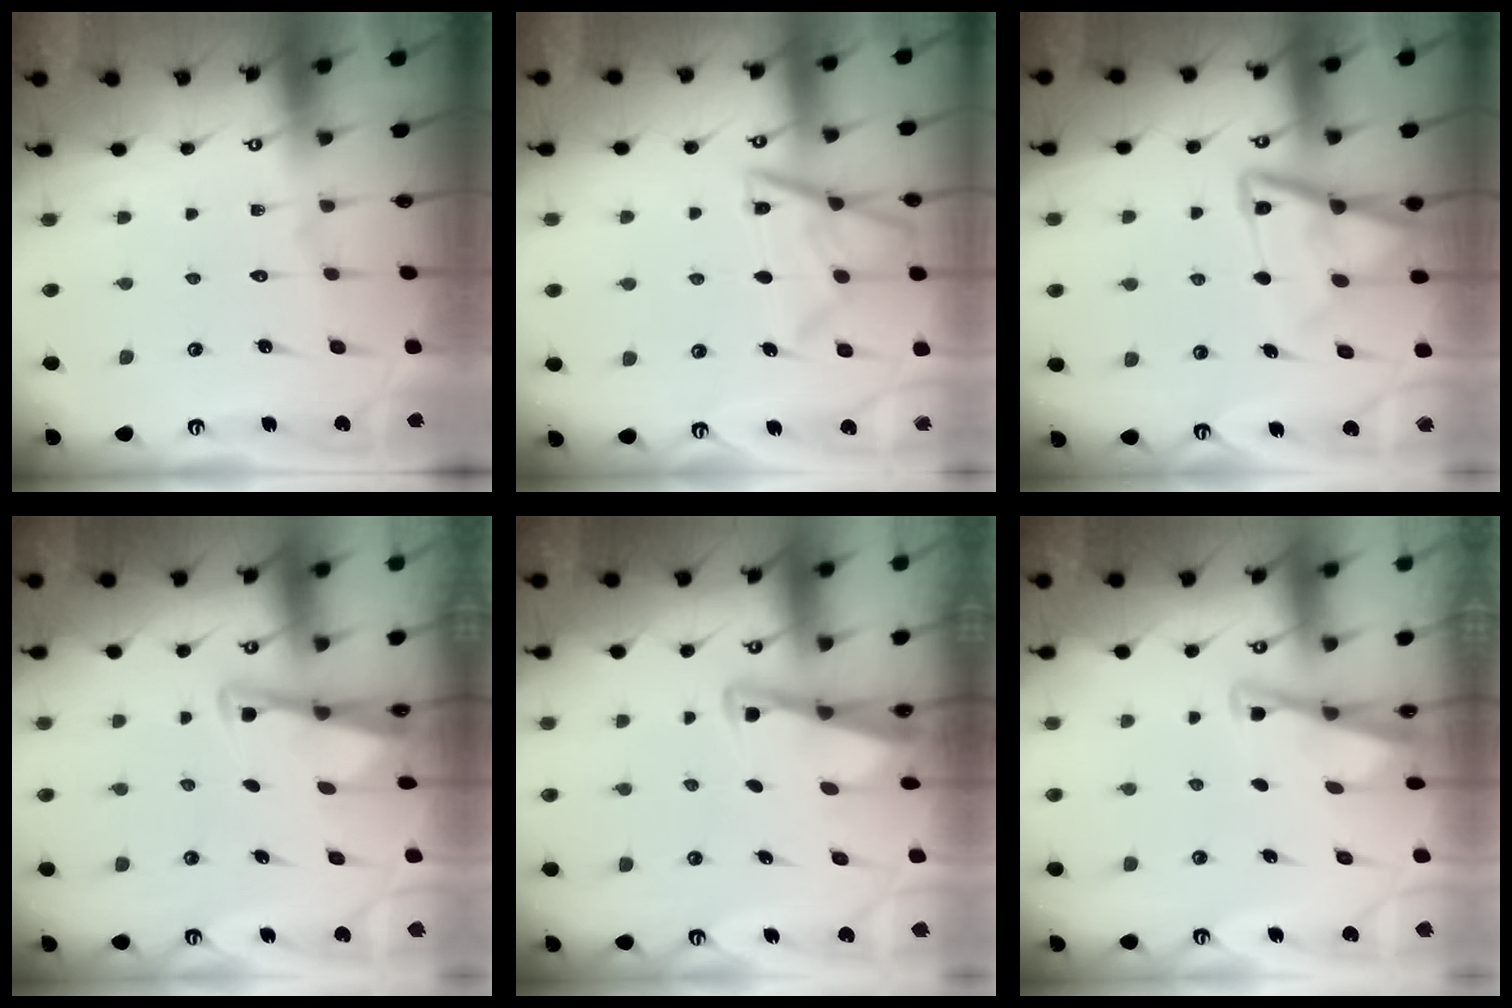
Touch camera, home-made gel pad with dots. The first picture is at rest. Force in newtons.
{"total": 13.9, "press": 13.8, "slide": 1.5}
{"total": 12.2, "press": 12.1, "slide": 1.1}
{"total": 2.9, "press": 2.9, "slide": 0.3}
{"total": 3.0, "press": 3.0, "slide": 0.3}
{"total": 2.8, "press": 2.8, "slide": 0.4}